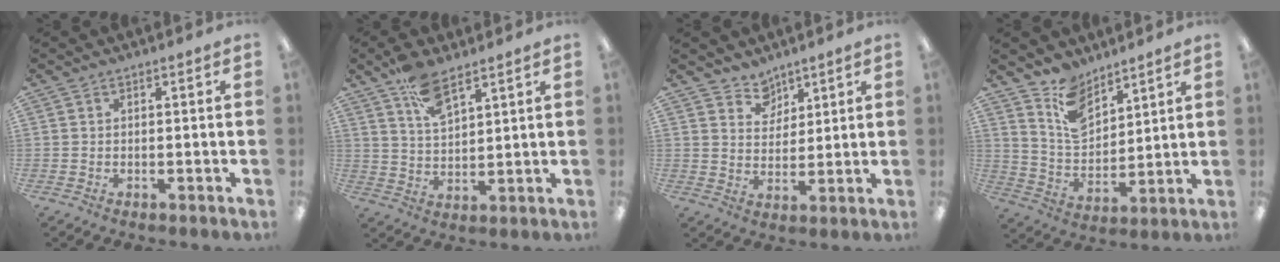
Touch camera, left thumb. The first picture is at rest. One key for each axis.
{"total": 8.9, "fx": 6.3, "fy": 3.6, "fz": 5.3, "tx": -0.094, "ty": -0.026, "tz": 0.112}
{"total": 6.3, "fx": 4.9, "fy": 3.9, "fz": 0.2, "tx": -0.005, "ty": -0.033, "tz": 0.090}
{"total": 10.5, "fx": 8.0, "fy": 5.5, "fz": 4.0, "tx": -0.085, "ty": -0.046, "tz": 0.153}